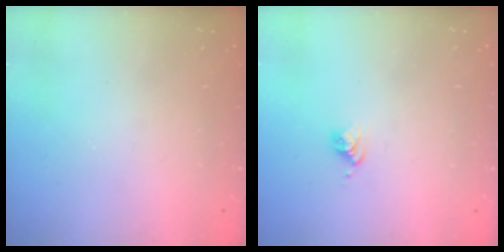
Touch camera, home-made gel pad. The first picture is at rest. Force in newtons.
{"total": 3.7, "press": 3.7, "slide": 0.6}